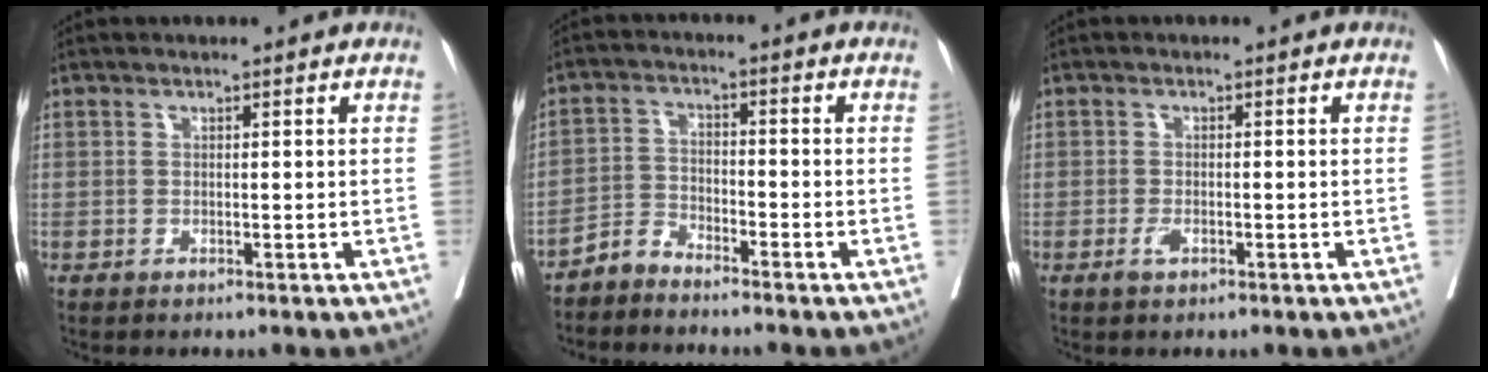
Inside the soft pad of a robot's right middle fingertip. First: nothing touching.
{"total": 3.2, "force": [-3.2, 0.4, 0.1], "torque": [0.004, -0.009, -0.065]}
{"total": 1.5, "force": [-0.7, 0.6, 1.1], "torque": [-0.022, 0.000, -0.011]}